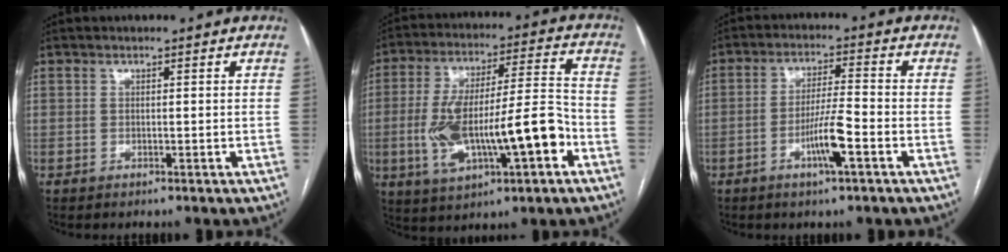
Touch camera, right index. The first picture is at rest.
{"total": 17.7, "force": [-4.9, 4.1, 16.5], "torque": [-0.305, 0.019, -0.071]}
{"total": 6.9, "force": [-2.9, 0.2, 6.2], "torque": [-0.118, -0.002, -0.053]}